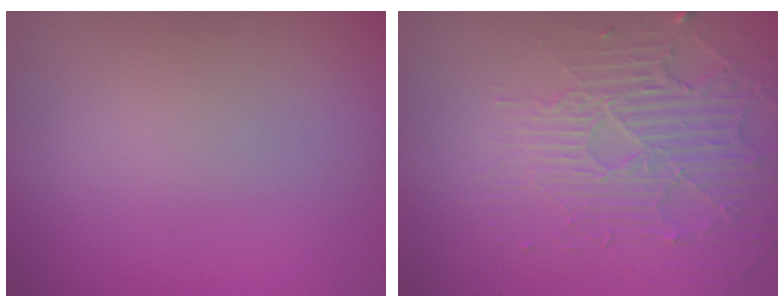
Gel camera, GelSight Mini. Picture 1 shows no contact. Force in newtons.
{"total": 5.0, "press": 3.2, "slide": 3.8}